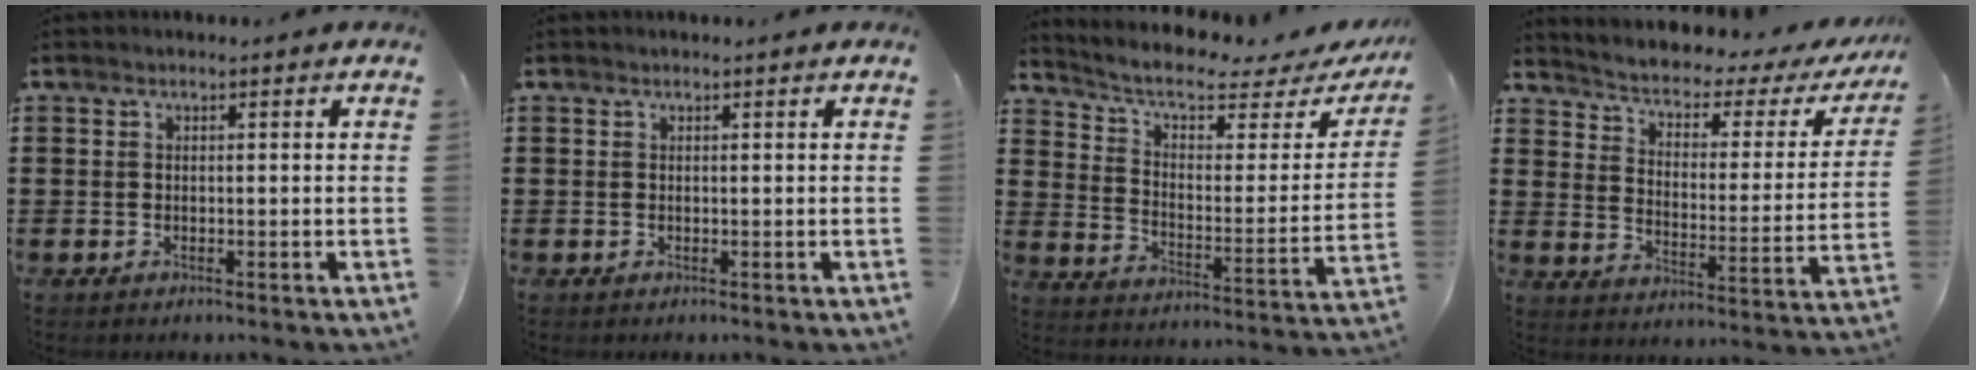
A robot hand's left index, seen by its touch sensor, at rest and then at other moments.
{"total": 0.0}
{"total": 5.9, "force": [4.4, 1.7, 3.5], "torque": [-0.092, -0.030, 0.071]}
{"total": 2.5, "force": [1.5, 0.9, 1.7], "torque": [-0.048, -0.021, 0.013]}